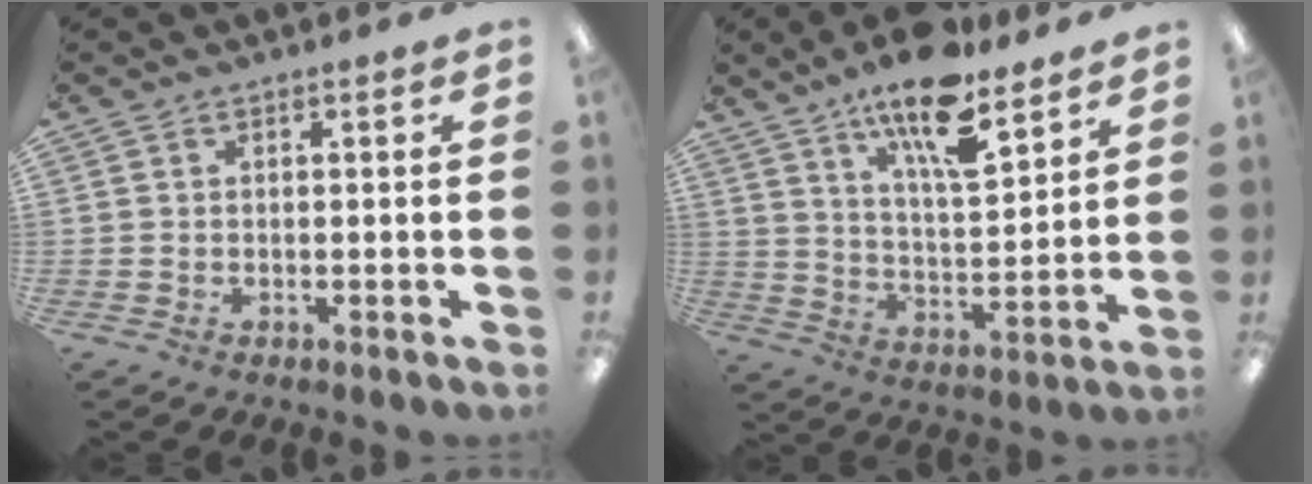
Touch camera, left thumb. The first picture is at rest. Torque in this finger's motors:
{"motor_torque": [0.32, 0.41, 1.59, -1.18, 0.20]}